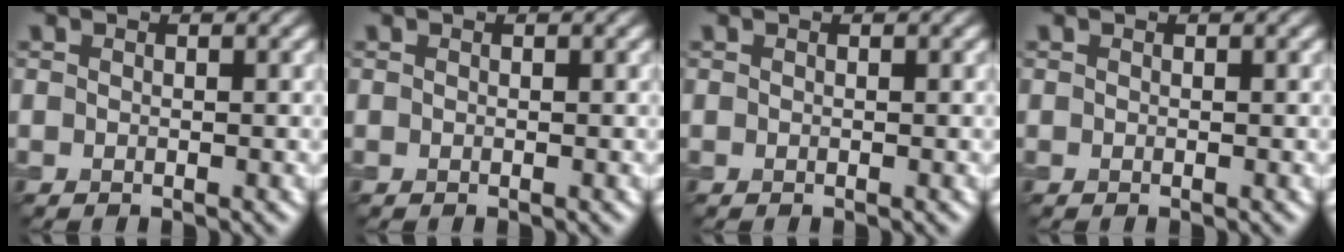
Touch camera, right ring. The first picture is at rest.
{"total": 0.0}
{"total": 0.0}
{"total": 0.0}